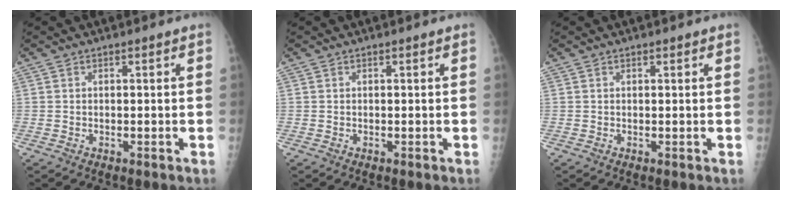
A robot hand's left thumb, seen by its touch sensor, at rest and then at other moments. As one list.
[{"total": 0.0}, {"total": 0.6, "force": [0.4, 0.3, 0.3], "torque": [-0.003, -0.002, 0.005]}]